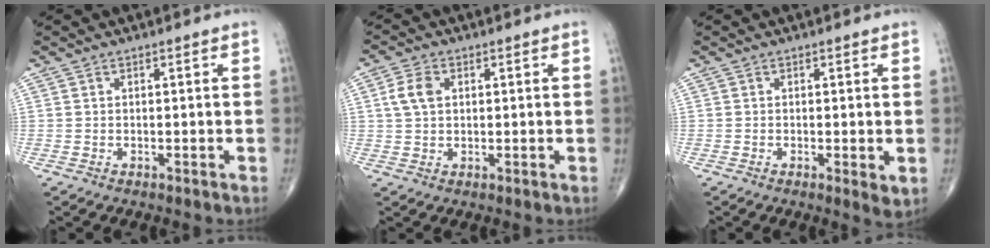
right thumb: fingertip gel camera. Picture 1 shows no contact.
{"total": 4.6, "force": [1.1, 3.1, 3.2], "torque": [-0.064, 0.004, 0.020]}
{"total": 2.4, "force": [-0.3, 0.5, 2.3], "torque": [-0.037, -0.010, -0.009]}